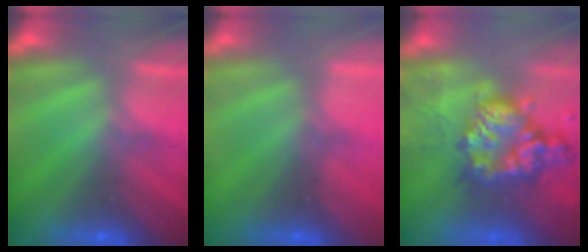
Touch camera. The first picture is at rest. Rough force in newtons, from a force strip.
{"total": 2.3}
{"total": 9.5}